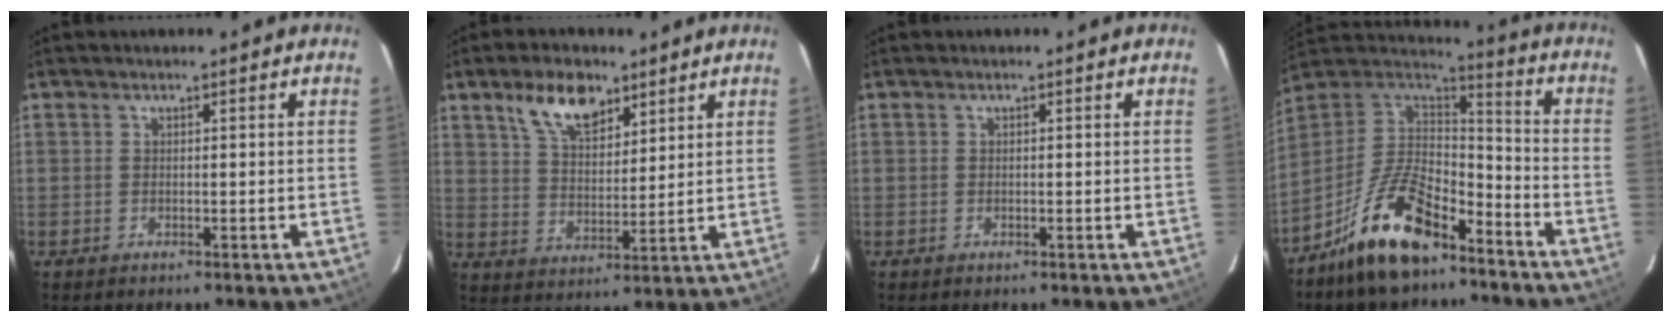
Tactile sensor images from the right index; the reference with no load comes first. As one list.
[{"total": 9.8, "force": [6.1, 4.8, 5.9], "torque": [-0.103, 0.011, 0.115]}, {"total": 0.0}, {"total": 17.9, "force": [-11.8, 7.5, 11.2], "torque": [-0.233, 0.006, -0.213]}]